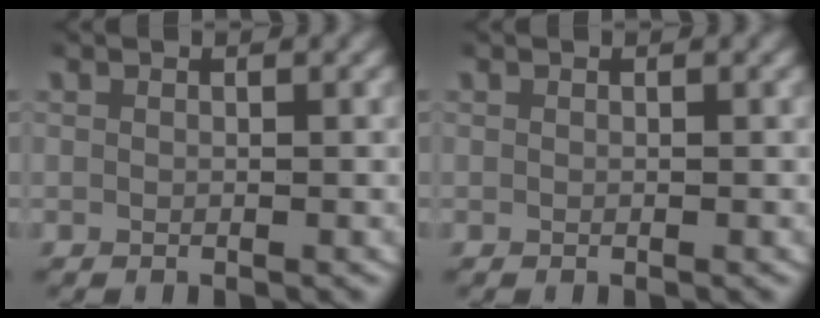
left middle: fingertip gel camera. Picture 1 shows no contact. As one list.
[{"total": 0.0}]